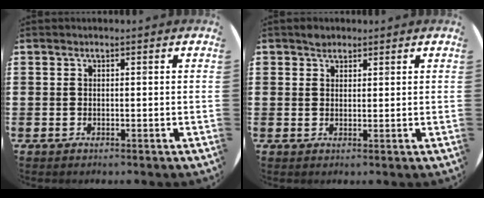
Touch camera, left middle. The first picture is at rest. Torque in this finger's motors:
{"motor_torque": [0.24, -0.12, 0.01, 0.01]}